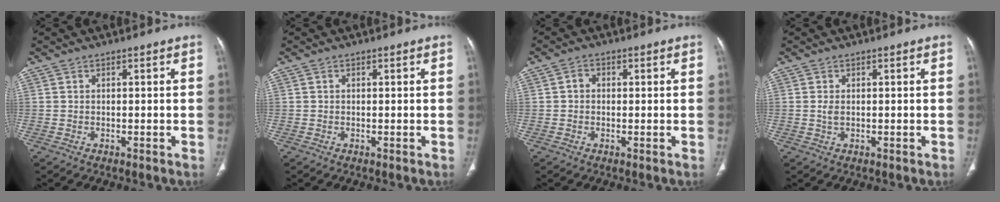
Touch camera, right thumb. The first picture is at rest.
{"total": 0.0}
{"total": 1.9, "force": [0.1, 1.6, 0.9], "torque": [-0.008, 0.009, -0.002]}
{"total": 1.2, "force": [0.1, 0.7, 1.0], "torque": [-0.021, 0.000, 0.003]}